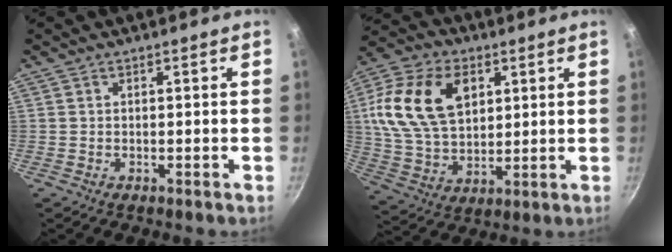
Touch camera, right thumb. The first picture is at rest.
{"total": 19.6, "force": [5.4, 12.9, 13.7], "torque": [-0.246, -0.005, 0.101]}